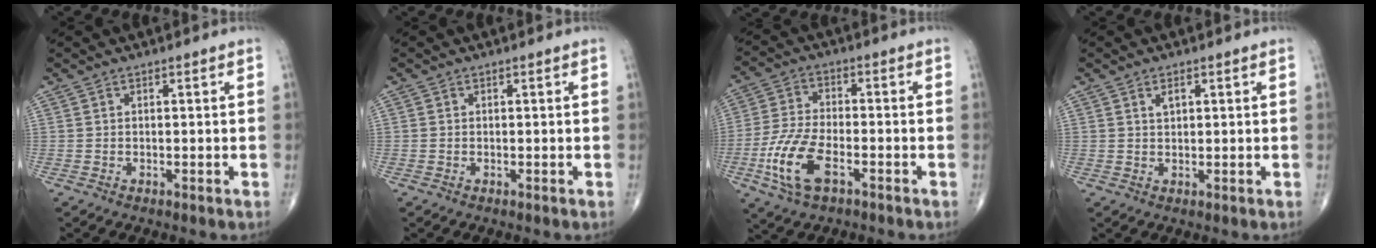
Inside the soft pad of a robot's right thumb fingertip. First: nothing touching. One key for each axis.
{"total": 0.0}
{"total": 11.3, "fx": -4.7, "fy": 5.2, "fz": 8.9, "tx": -0.194, "ty": 0.013, "tz": -0.089}
{"total": 1.7, "fx": 0.8, "fy": 0.9, "fz": 1.2, "tx": -0.018, "ty": -0.003, "tz": 0.016}